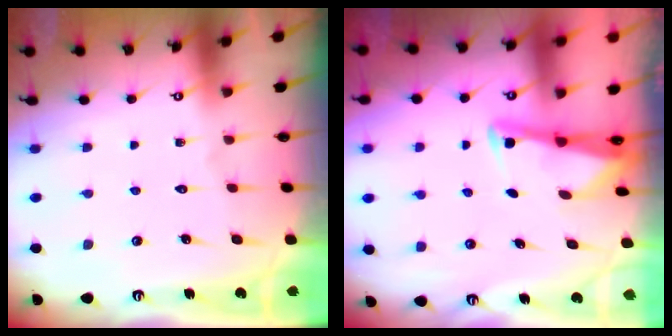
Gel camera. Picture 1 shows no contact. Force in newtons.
{"total": 2.8, "press": 2.8, "slide": 0.2}